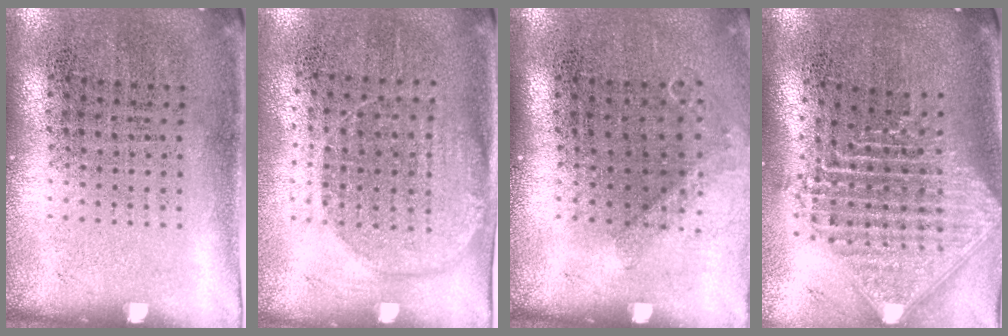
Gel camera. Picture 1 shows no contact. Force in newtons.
{"total": 1.5, "press": 1.4, "slide": 0.8}
{"total": 0.9, "press": 0.8, "slide": 0.3}
{"total": 2.5, "press": 1.9, "slide": 1.6}